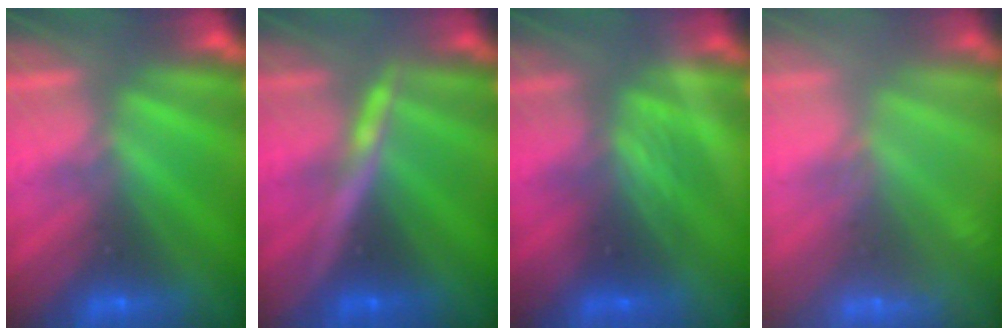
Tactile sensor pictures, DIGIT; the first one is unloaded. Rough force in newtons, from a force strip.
{"total": 3.4}
{"total": 2.0}
{"total": 2.4}